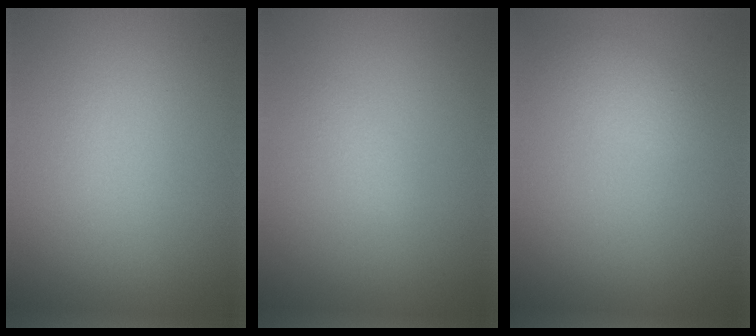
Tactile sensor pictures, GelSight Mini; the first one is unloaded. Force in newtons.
{"total": 1.0, "press": 1.0, "slide": 0.1}
{"total": 1.5, "press": 1.5, "slide": 0.1}